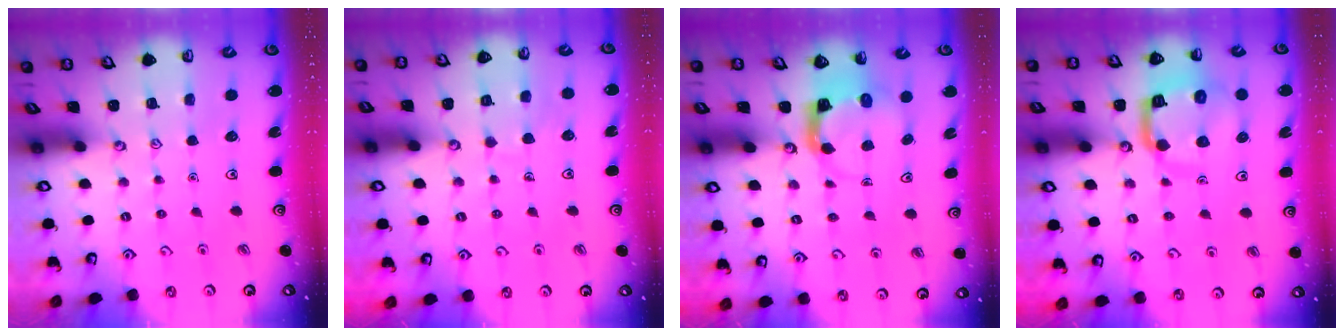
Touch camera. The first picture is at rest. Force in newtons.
{"total": 6.8, "press": 6.8, "slide": 0.4}
{"total": 3.9, "press": 3.9, "slide": 0.3}
{"total": 11.1, "press": 11.0, "slide": 1.3}